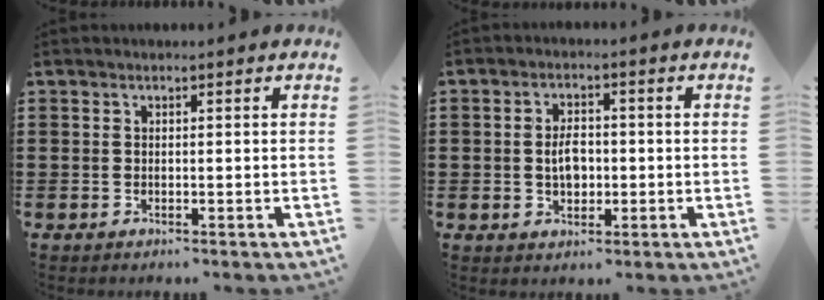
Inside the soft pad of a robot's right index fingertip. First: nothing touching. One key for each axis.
{"total": 4.0, "fx": -0.3, "fy": 2.3, "fz": 3.2, "tx": -0.057, "ty": 0.002, "tz": -0.008}